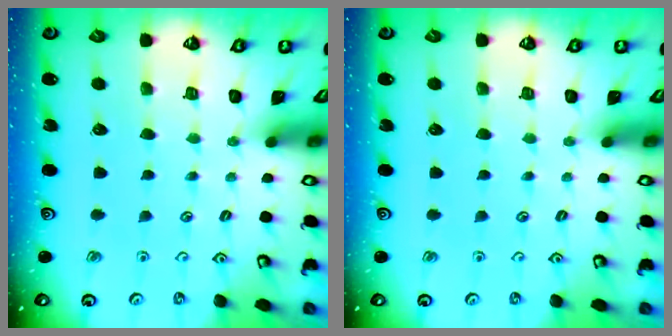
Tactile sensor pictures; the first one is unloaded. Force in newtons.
{"total": 0.0}